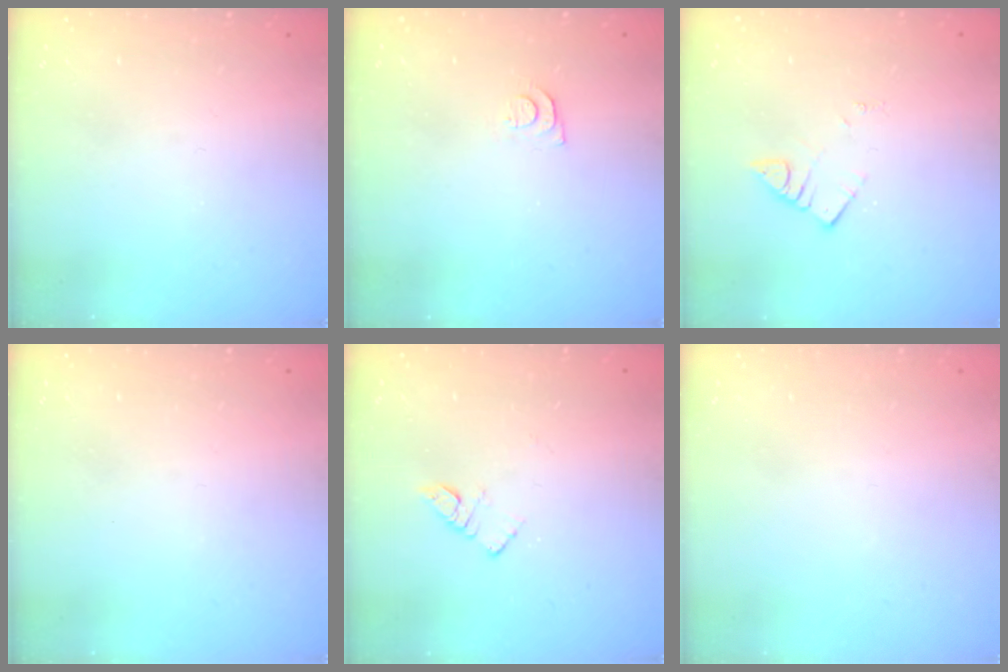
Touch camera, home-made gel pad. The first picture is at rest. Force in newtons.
{"total": 5.2, "press": 5.2, "slide": 0.6}
{"total": 3.3, "press": 3.3, "slide": 0.2}
{"total": 0.0}
{"total": 3.9, "press": 3.9, "slide": 0.4}
{"total": 1.6, "press": 1.6, "slide": 0.1}